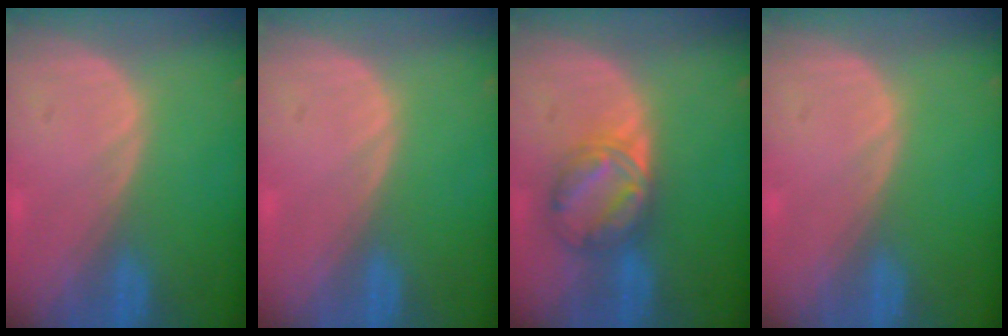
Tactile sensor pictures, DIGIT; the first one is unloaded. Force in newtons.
{"total": 0.6, "press": 0.1, "slide": 0.6}
{"total": 6.2, "press": 6.2, "slide": 0.1}
{"total": 0.0}